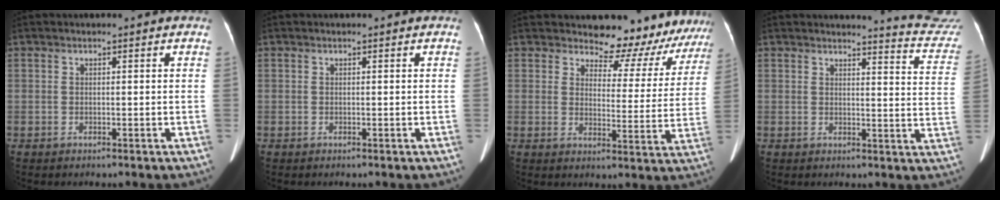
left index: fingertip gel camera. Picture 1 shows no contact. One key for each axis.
{"total": 0.0}
{"total": 12.5, "fx": 11.8, "fy": 3.9, "fz": 1.1, "tx": 0.010, "ty": -0.041, "tz": 0.119}
{"total": 11.4, "fx": 11.4, "fy": -0.8, "fz": 0.4, "tx": 0.006, "ty": -0.105, "tz": 0.099}